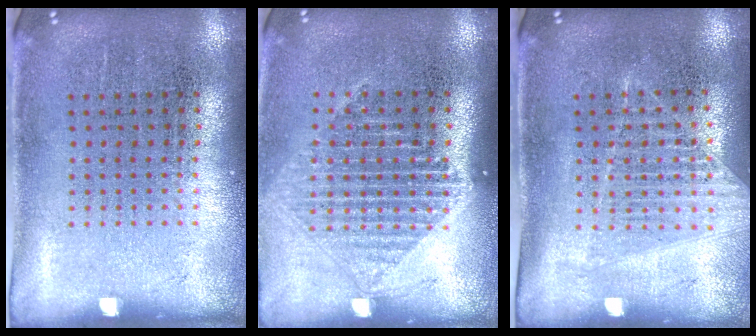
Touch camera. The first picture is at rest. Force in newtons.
{"total": 1.4, "press": 1.3, "slide": 0.6}
{"total": 1.2, "press": 1.1, "slide": 0.5}